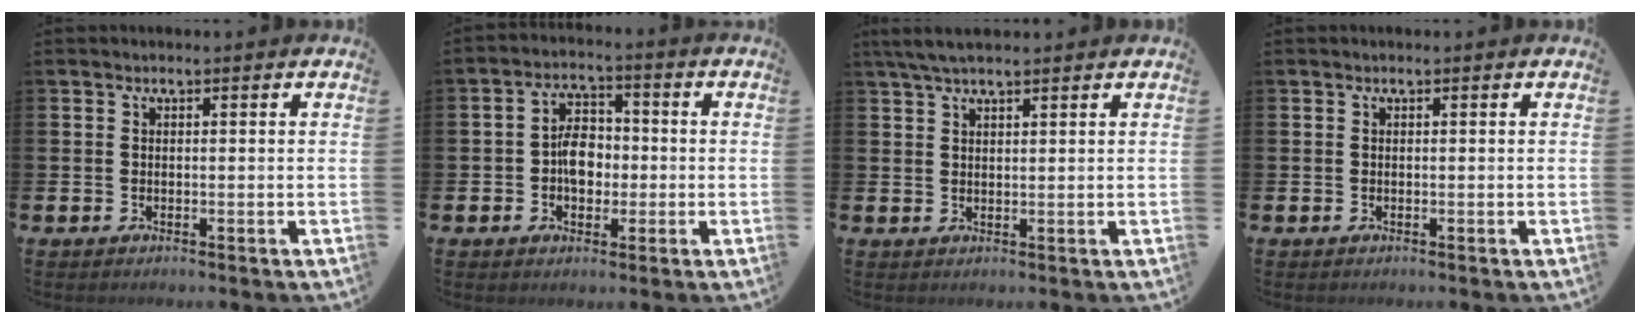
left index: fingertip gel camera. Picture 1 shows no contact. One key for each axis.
{"total": 5.2, "fx": -0.5, "fy": 3.5, "fz": 3.7, "tx": -0.059, "ty": 0.009, "tz": -0.015}
{"total": 3.5, "fx": 2.9, "fy": 0.7, "fz": 1.8, "tx": -0.038, "ty": -0.003, "tz": 0.053}
{"total": 0.0}